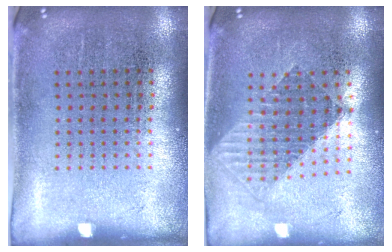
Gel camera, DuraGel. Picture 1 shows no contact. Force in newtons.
{"total": 1.5, "press": 1.3, "slide": 0.8}